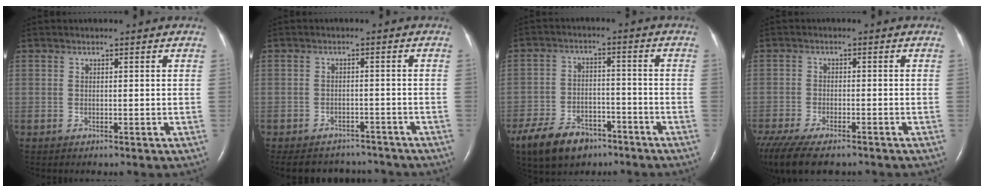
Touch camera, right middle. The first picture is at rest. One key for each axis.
{"total": 9.9, "fx": -9.0, "fy": 3.6, "fz": 1.7, "tx": -0.028, "ty": 0.009, "tz": -0.112}
{"total": 11.5, "fx": -7.9, "fy": 6.2, "fz": 5.5, "tx": -0.113, "ty": -0.005, "tz": -0.132}
{"total": 13.2, "fx": -9.9, "fy": 4.5, "fz": 7.4, "tx": -0.163, "ty": -0.023, "tz": -0.155}